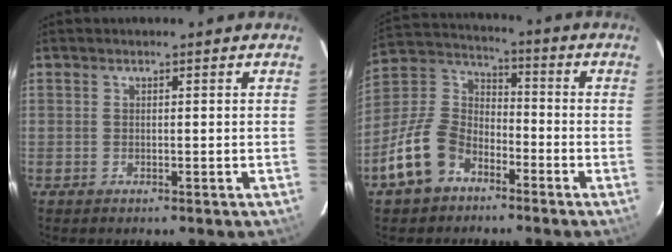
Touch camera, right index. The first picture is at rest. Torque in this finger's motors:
{"motor_torque": [0.58, -0.40, -0.34, -0.21]}